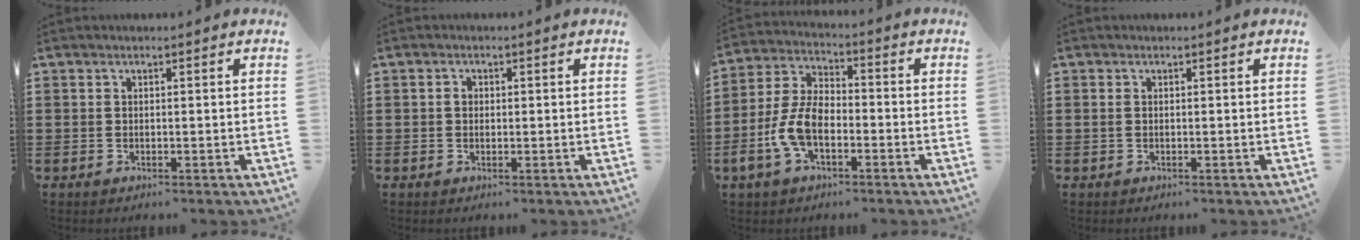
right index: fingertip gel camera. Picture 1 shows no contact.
{"total": 1.1, "force": [0.1, 0.9, 0.7], "torque": [-0.015, 0.005, 0.002]}
{"total": 8.3, "force": [-3.0, 4.5, 6.4], "torque": [-0.166, -0.004, -0.067]}
{"total": 0.6, "force": [0.1, 0.4, 0.4], "torque": [-0.010, 0.002, 0.001]}